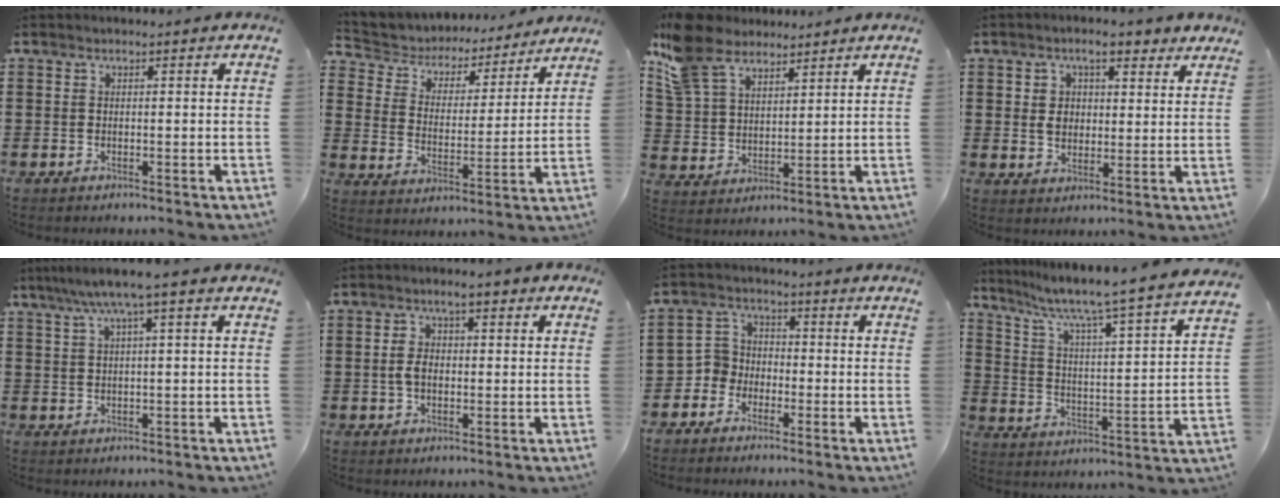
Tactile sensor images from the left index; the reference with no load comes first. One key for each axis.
{"total": 4.5, "fx": 4.3, "fy": 1.3, "fz": 0.2, "tx": -0.033, "ty": -0.036, "tz": 0.068}
{"total": 9.5, "fx": 7.4, "fy": 4.7, "fz": 3.8, "tx": -0.115, "ty": -0.007, "tz": 0.141}
{"total": 5.3, "fx": 2.9, "fy": 3.3, "fz": 2.9, "tx": -0.063, "ty": 0.005, "tz": 0.049}
{"total": 4.6, "fx": 2.2, "fy": -0.3, "fz": 4.0, "tx": -0.082, "ty": 0.003, "tz": 0.033}
{"total": 4.3, "fx": 0.2, "fy": 2.2, "fz": 3.6, "tx": -0.080, "ty": 0.008, "tz": -0.002}
{"total": 3.4, "fx": -2.4, "fy": 2.5, "fz": 0.3, "tx": -0.025, "ty": 0.004, "tz": -0.056}
{"total": 5.2, "fx": 4.5, "fy": -0.7, "fz": 2.6, "tx": -0.074, "ty": -0.053, "tz": 0.063}